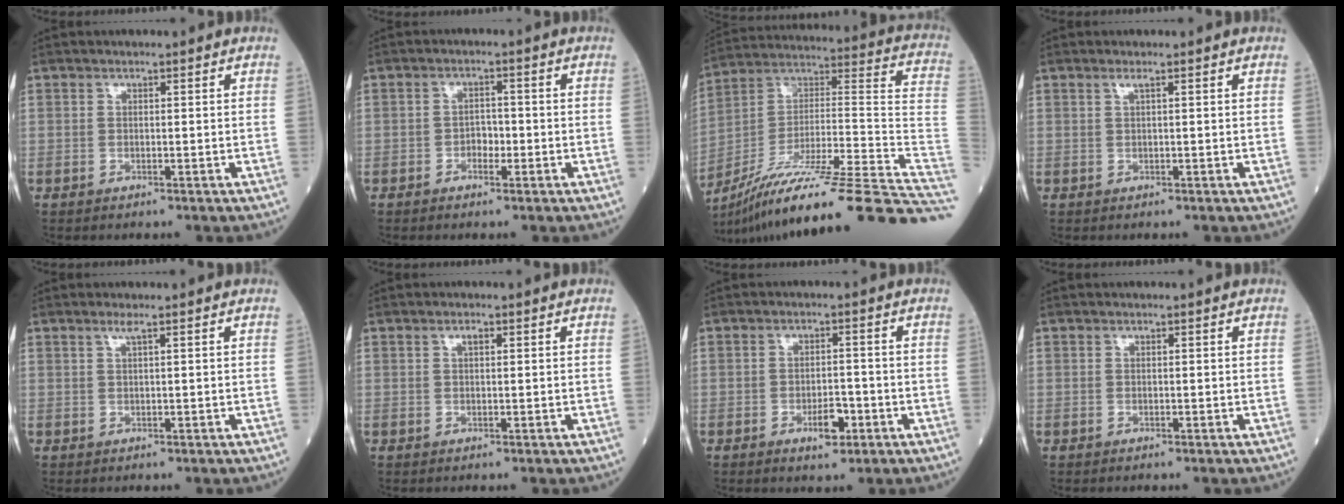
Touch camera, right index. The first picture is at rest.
{"total": 2.4, "force": [-0.9, 1.4, 1.7], "torque": [-0.020, 0.007, -0.016]}
{"total": 34.4, "force": [-25.7, -0.2, 22.9], "torque": [-0.246, -0.015, -0.391]}
{"total": 0.7, "force": [0.3, -0.2, 0.6], "torque": [-0.020, 0.003, 0.010]}
{"total": 1.1, "force": [0.6, -0.3, 0.9], "torque": [-0.025, 0.001, 0.015]}
{"total": 0.9, "force": [0.4, 0.3, 0.8], "torque": [-0.013, 0.001, 0.005]}
{"total": 4.1, "force": [-1.8, 1.6, 3.3], "torque": [-0.052, 0.001, -0.026]}
{"total": 0.0}